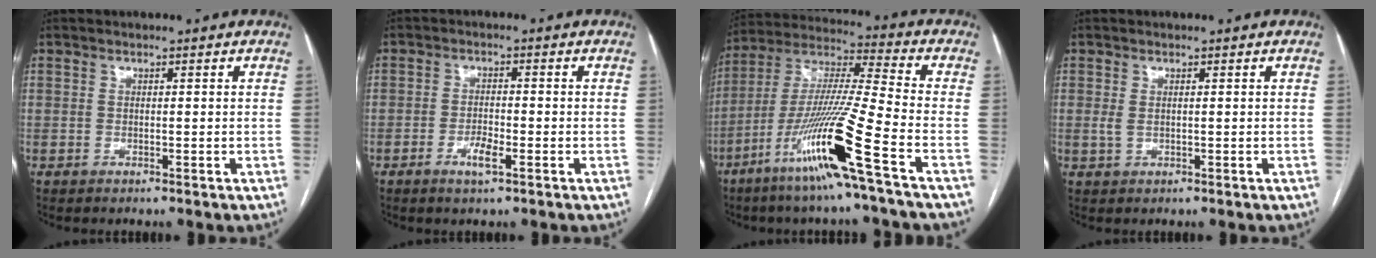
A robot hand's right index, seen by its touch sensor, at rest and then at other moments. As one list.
[{"total": 3.2, "force": [-1.7, 0.7, 2.6], "torque": [-0.049, 0.001, -0.030]}, {"total": 17.7, "force": [-8.7, -1.6, 15.4], "torque": [-0.320, -0.034, -0.170]}, {"total": 1.3, "force": [0.1, 0.7, 1.1], "torque": [-0.025, 0.001, 0.006]}]